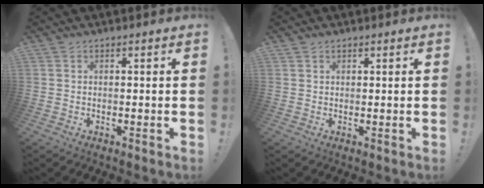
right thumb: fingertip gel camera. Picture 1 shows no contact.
{"total": 1.0, "force": [0.8, 0.7, 0.1], "torque": [0.009, -0.004, 0.012]}